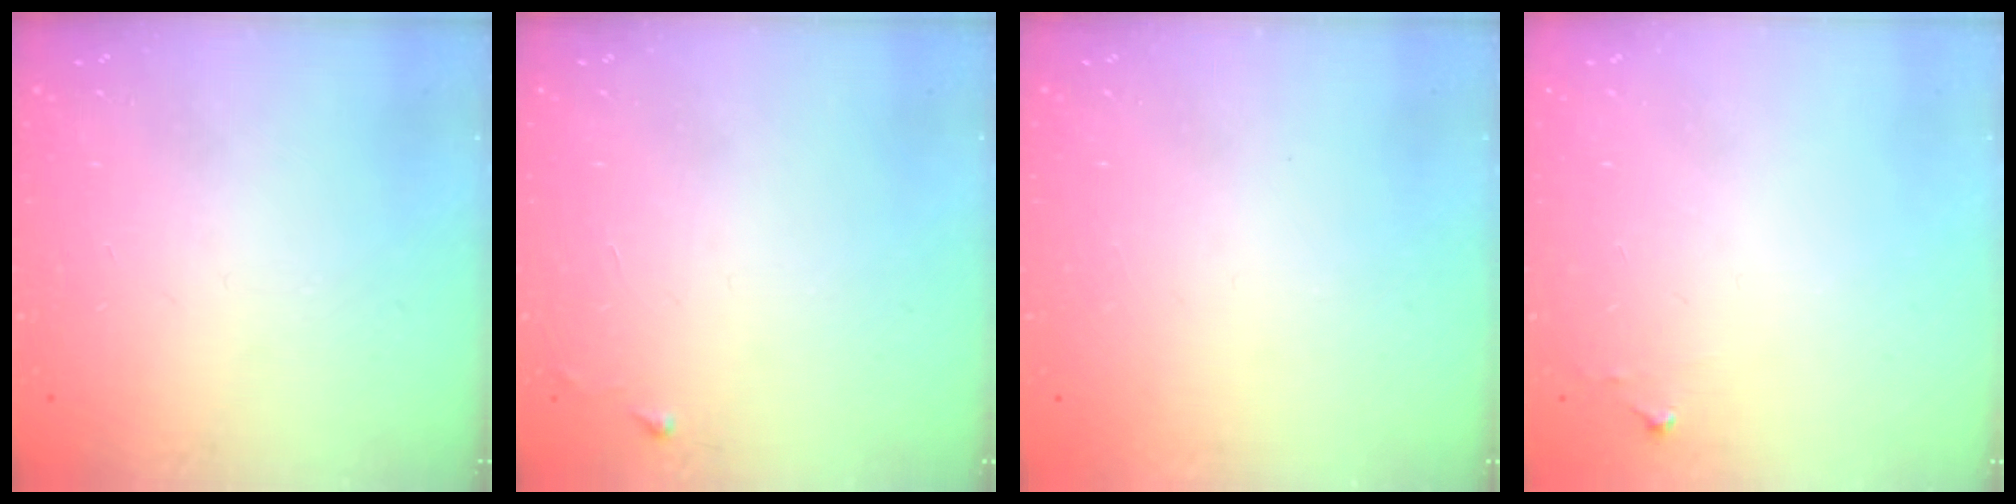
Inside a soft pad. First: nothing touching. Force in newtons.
{"total": 3.5, "press": 3.4, "slide": 0.5}
{"total": 1.5, "press": 1.5, "slide": 0.1}
{"total": 5.0, "press": 5.0, "slide": 0.7}